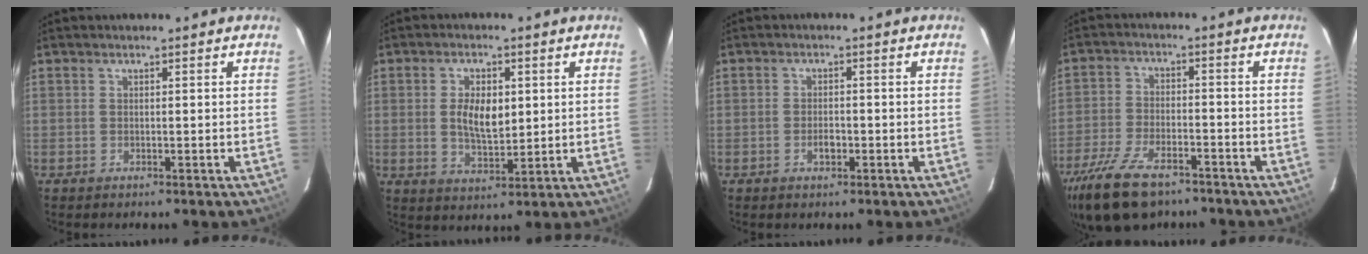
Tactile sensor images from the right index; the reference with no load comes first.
{"total": 7.0, "force": [0.9, 3.6, 5.9], "torque": [-0.108, 0.001, 0.022]}
{"total": 2.4, "force": [-1.0, 1.5, 1.6], "torque": [-0.030, 0.001, -0.018]}
{"total": 15.7, "force": [-11.2, 6.8, 8.7], "torque": [-0.202, -0.029, -0.198]}